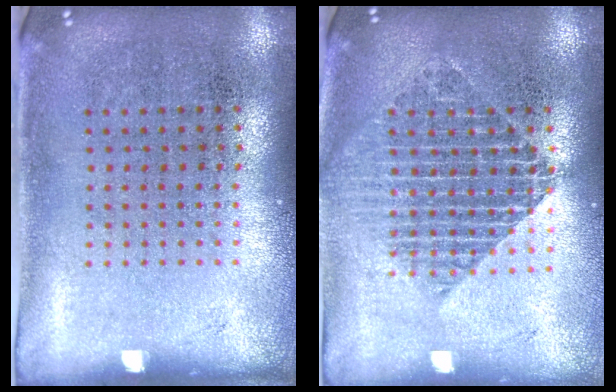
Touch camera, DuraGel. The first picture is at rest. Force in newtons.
{"total": 1.8, "press": 1.5, "slide": 0.9}